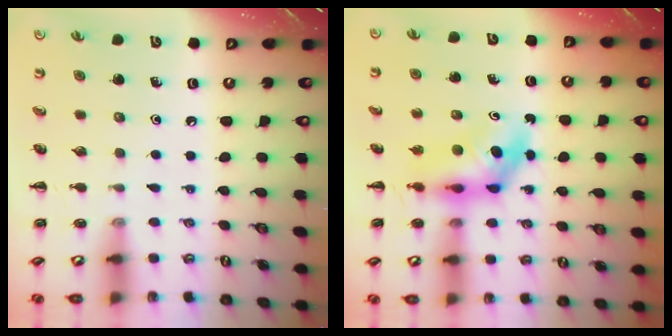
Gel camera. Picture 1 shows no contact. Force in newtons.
{"total": 6.0, "press": 5.8, "slide": 1.4}